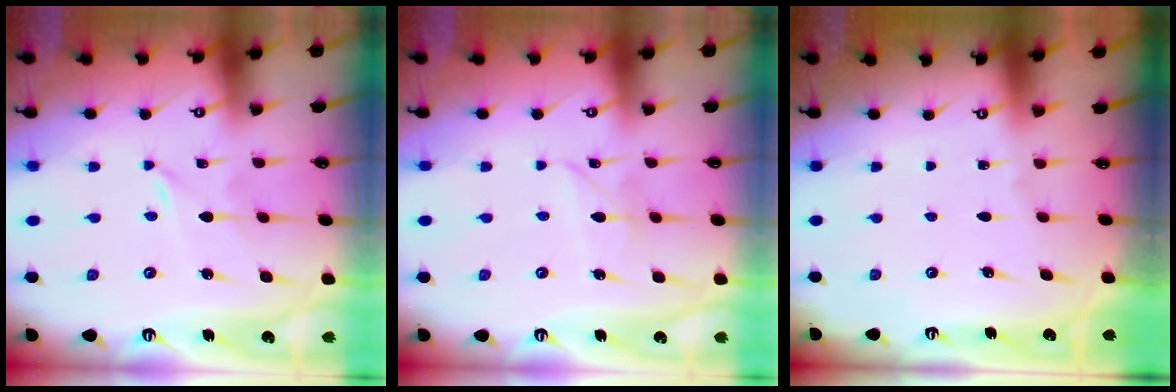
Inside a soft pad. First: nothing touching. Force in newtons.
{"total": 2.8, "press": 2.8, "slide": 0.3}
{"total": 0.0}